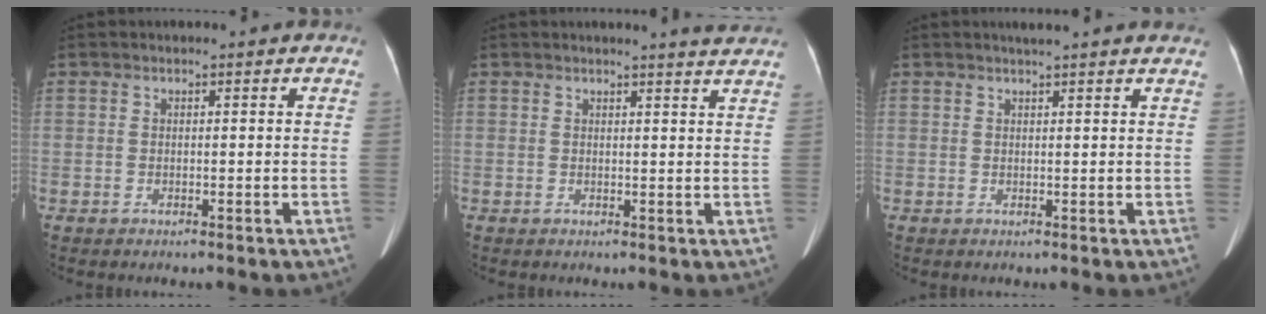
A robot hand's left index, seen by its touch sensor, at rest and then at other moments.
{"total": 4.4, "force": [4.2, -0.5, 1.3], "torque": [-0.018, -0.007, 0.030]}
{"total": 5.1, "force": [4.6, -0.3, 2.4], "torque": [-0.032, 0.018, 0.048]}